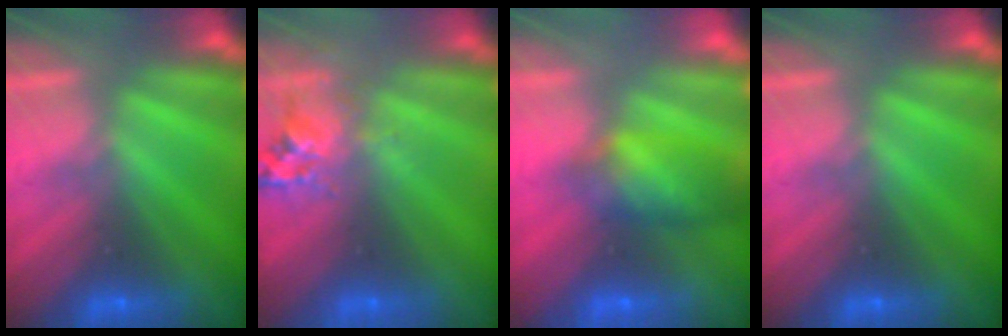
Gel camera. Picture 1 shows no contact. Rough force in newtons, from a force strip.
{"total": 2.5}
{"total": 7.9}
{"total": 0.0}